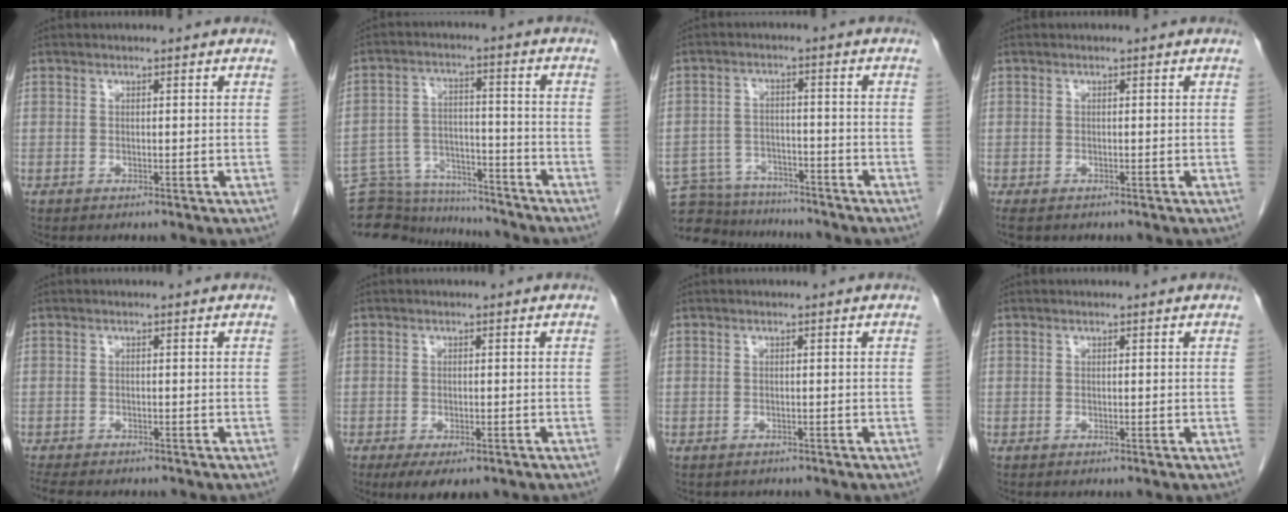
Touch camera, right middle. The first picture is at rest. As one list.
[{"total": 15.1, "force": [-14.5, 3.4, 2.7], "torque": [-0.052, 0.028, -0.221]}, {"total": 11.8, "force": [-11.0, 3.8, 1.9], "torque": [-0.041, 0.010, -0.164]}, {"total": 2.2, "force": [-1.6, 1.0, 1.0], "torque": [-0.021, -0.005, -0.022]}, {"total": 6.5, "force": [-5.5, 1.9, 2.8], "torque": [-0.044, -0.010, -0.079]}, {"total": 5.5, "force": [-3.6, 2.4, 3.4], "torque": [-0.047, -0.007, -0.052]}, {"total": 1.4, "force": [-1.2, 0.7, 0.1], "torque": [-0.011, -0.001, -0.016]}, {"total": 0.0}]